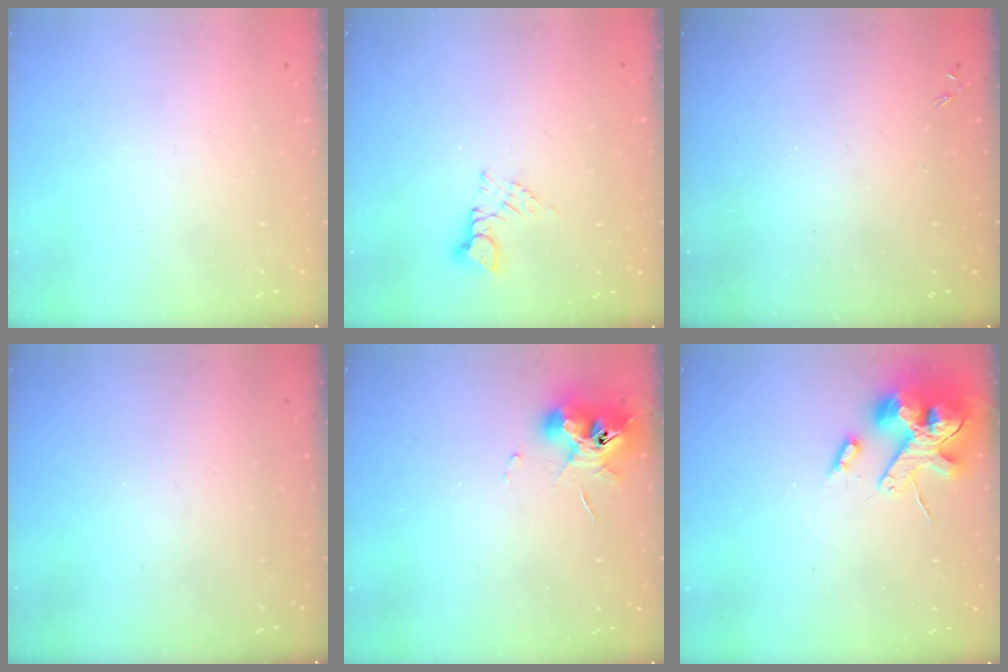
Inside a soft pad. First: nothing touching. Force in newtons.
{"total": 2.8, "press": 2.8, "slide": 0.5}
{"total": 0.0}
{"total": 0.0}
{"total": 11.9, "press": 11.8, "slide": 1.7}
{"total": 13.1, "press": 13.0, "slide": 1.9}